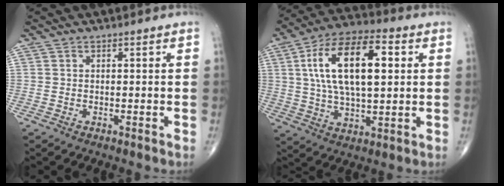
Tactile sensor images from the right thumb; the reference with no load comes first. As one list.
[{"total": 18.9, "force": [4.1, 8.8, 16.3], "torque": [-0.281, 0.013, 0.066]}]